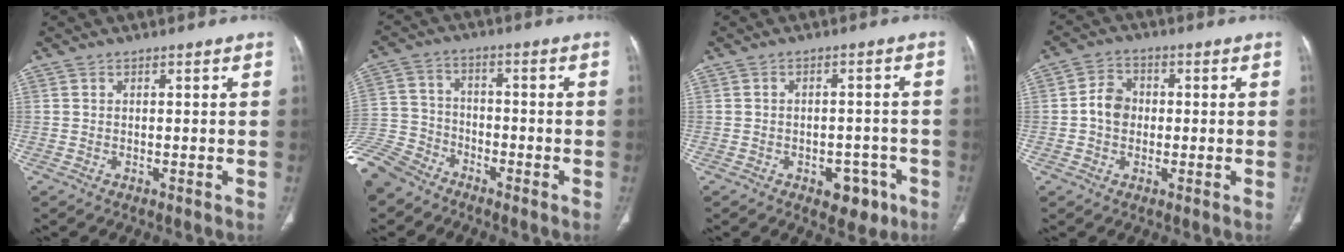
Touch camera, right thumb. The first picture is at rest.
{"total": 10.7, "force": [-8.7, 6.0, 2.2], "torque": [-0.059, 0.033, -0.173]}
{"total": 6.4, "force": [-3.2, 4.0, 3.8], "torque": [-0.020, 0.021, -0.036]}
{"total": 5.4, "force": [-0.2, 4.5, 3.0], "torque": [-0.039, 0.015, -0.012]}